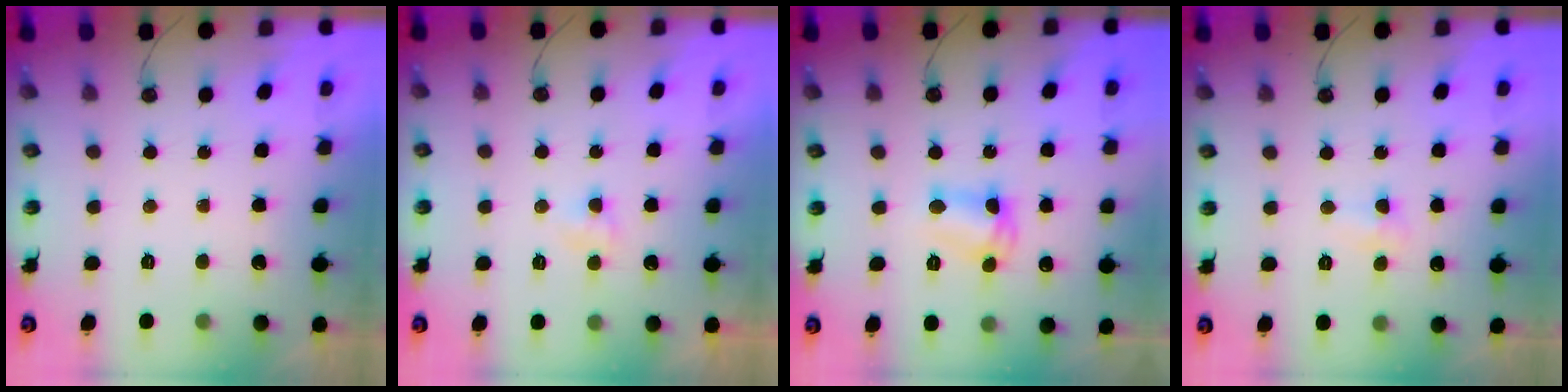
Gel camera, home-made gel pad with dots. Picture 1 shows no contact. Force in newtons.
{"total": 3.6, "press": 3.6, "slide": 0.5}
{"total": 7.9, "press": 7.8, "slide": 0.6}
{"total": 4.0, "press": 3.6, "slide": 1.7}